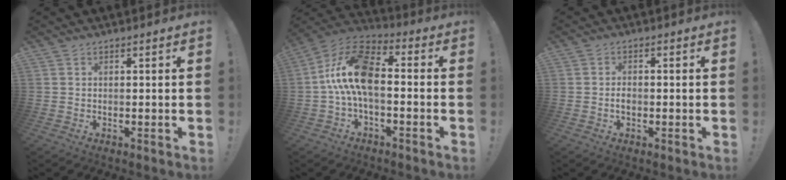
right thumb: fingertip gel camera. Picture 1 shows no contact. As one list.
[{"total": 14.9, "force": [-0.5, 7.6, 12.8], "torque": [-0.238, 0.018, -0.005]}, {"total": 1.7, "force": [-0.6, 1.0, 1.2], "torque": [-0.022, 0.006, -0.010]}]